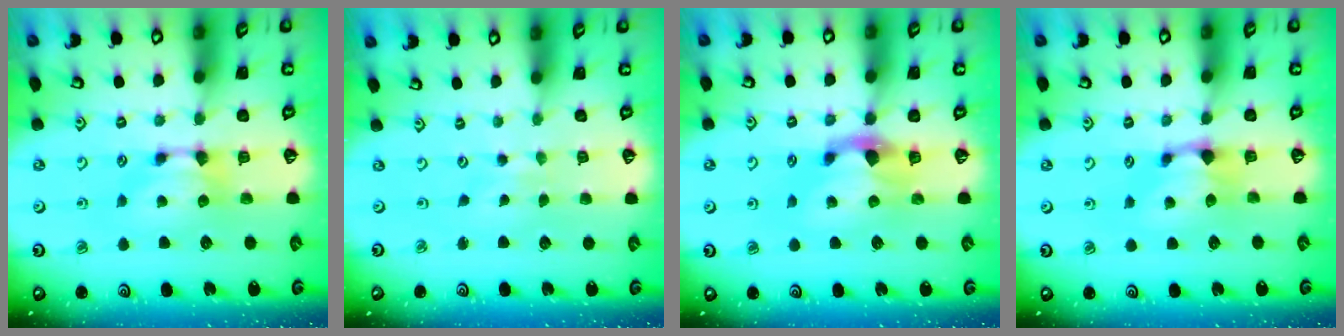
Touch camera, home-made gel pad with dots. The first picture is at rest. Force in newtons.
{"total": 2.7, "press": 2.6, "slide": 0.4}
{"total": 1.9, "press": 1.3, "slide": 1.4}
{"total": 0.8, "press": 0.0, "slide": 0.8}